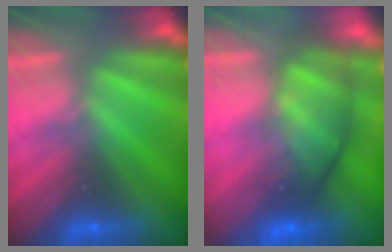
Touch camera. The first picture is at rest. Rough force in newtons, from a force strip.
{"total": 6.9}